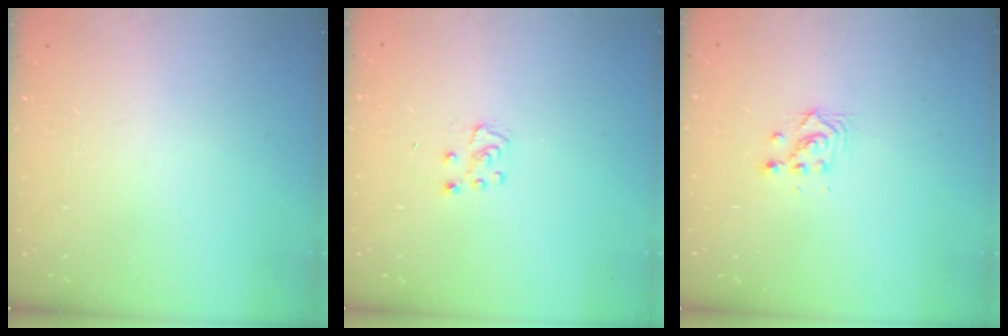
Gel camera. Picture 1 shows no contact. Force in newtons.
{"total": 5.1, "press": 5.0, "slide": 0.6}
{"total": 3.0, "press": 3.0, "slide": 0.1}